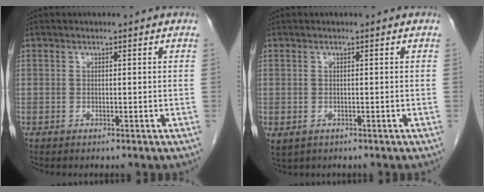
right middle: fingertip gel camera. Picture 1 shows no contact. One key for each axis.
{"total": 2.3, "fx": -0.8, "fy": 1.8, "fz": 1.2, "tx": -0.021, "ty": -0.005, "tz": 0.000}